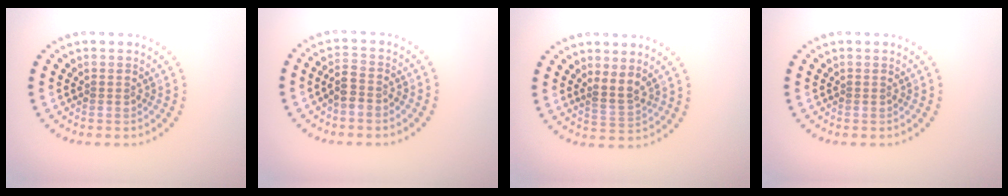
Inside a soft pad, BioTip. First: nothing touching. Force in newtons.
{"total": 2.0, "press": 1.8, "slide": 0.9}
{"total": 2.0, "press": 1.6, "slide": 1.1}
{"total": 0.0}